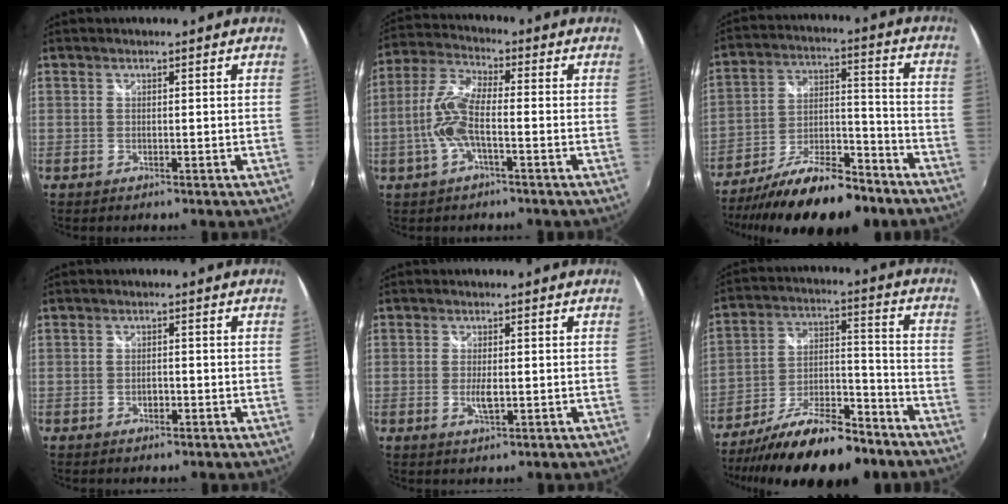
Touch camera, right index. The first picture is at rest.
{"total": 9.1, "force": [-2.4, 2.4, 8.4], "torque": [-0.190, 0.006, -0.049]}
{"total": 20.7, "force": [-15.4, 6.2, 12.3], "torque": [-0.229, -0.022, -0.244]}
{"total": 1.6, "force": [-0.8, 0.9, 1.0], "torque": [-0.020, 0.001, -0.014]}
{"total": 2.9, "force": [-0.5, 0.9, 2.7], "torque": [-0.052, -0.007, -0.009]}
{"total": 21.4, "force": [-15.9, 6.3, 12.8], "torque": [-0.236, -0.023, -0.253]}